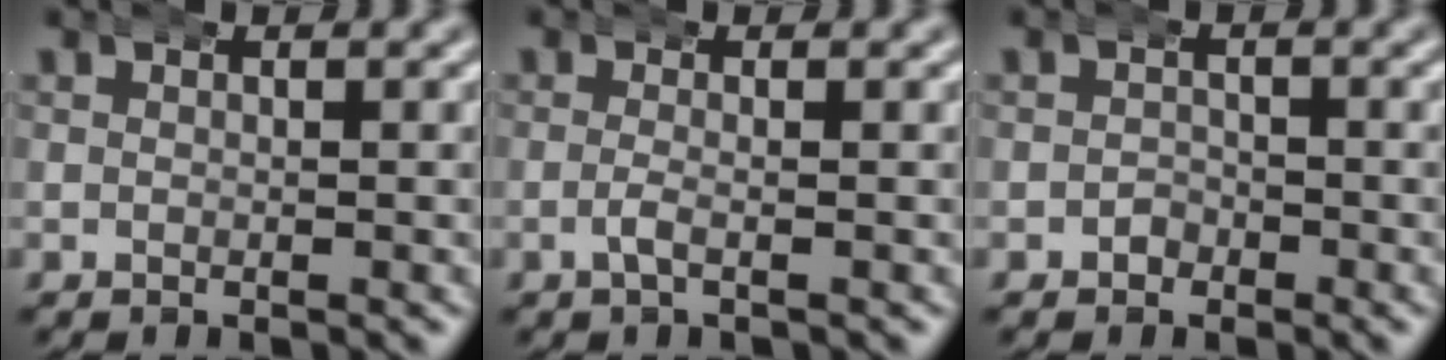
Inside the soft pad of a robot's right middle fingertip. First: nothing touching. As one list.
[{"total": 1.1, "force": [-0.6, -0.3, 0.9], "torque": [-0.028, -0.010, -0.006]}, {"total": 0.8, "force": [-0.4, 0.6, -0.3], "torque": [0.003, -0.006, -0.006]}]